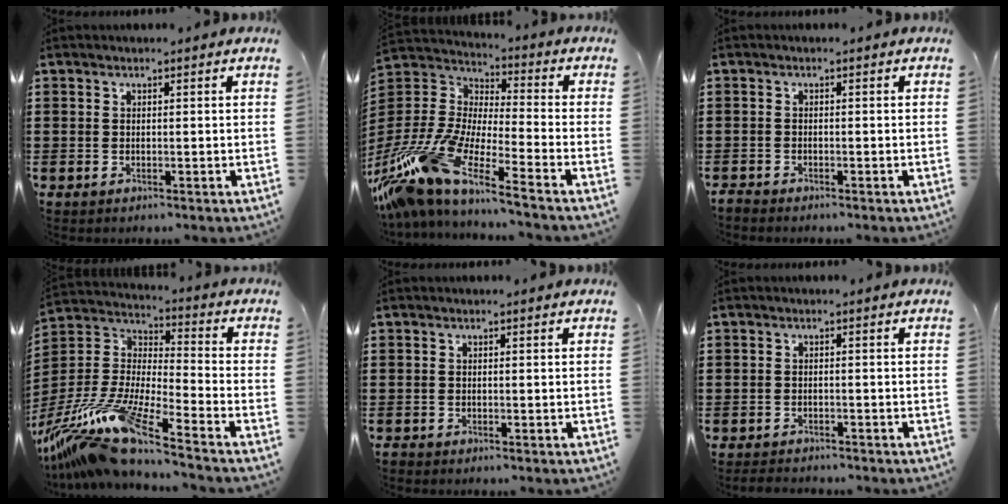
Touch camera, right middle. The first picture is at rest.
{"total": 12.6, "force": [-10.3, 2.1, 6.9], "torque": [-0.184, -0.007, -0.214]}
{"total": 1.2, "force": [-1.2, 0.3, 0.0], "torque": [-0.004, 0.004, -0.026]}
{"total": 14.7, "force": [-12.1, 0.1, 8.4], "torque": [-0.192, -0.004, -0.240]}
{"total": 0.7, "force": [-0.7, 0.3, 0.0], "torque": [-0.001, 0.002, -0.016]}
{"total": 1.9, "force": [-1.8, 0.4, -0.1], "torque": [-0.004, 0.002, -0.041]}